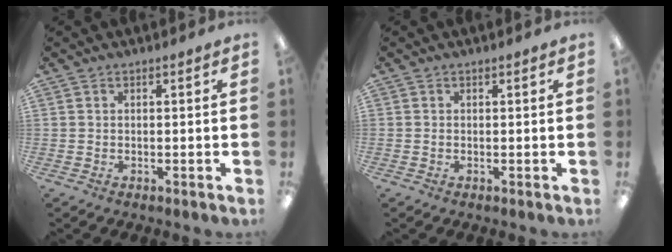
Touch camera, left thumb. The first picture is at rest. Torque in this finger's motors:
{"motor_torque": [-0.33, 0.19, -0.16, 0.14, 0.00]}